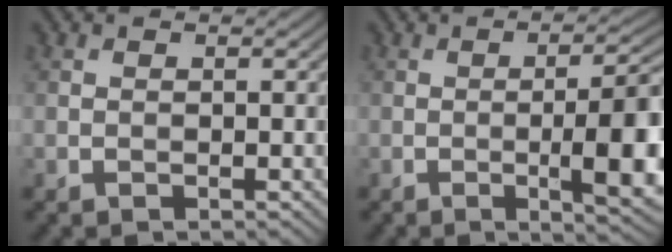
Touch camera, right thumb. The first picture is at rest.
{"total": 10.2, "force": [-1.7, 2.4, 9.7], "torque": [-0.135, 0.002, -0.024]}